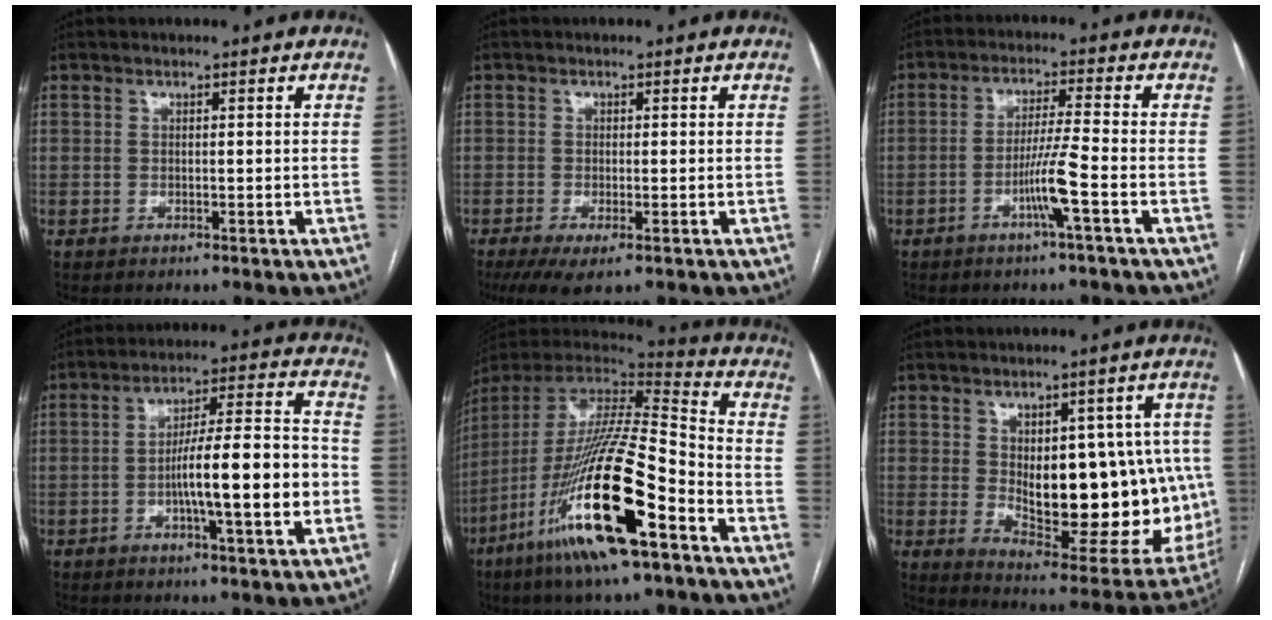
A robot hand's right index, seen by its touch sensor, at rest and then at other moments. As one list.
[{"total": 4.7, "force": [-2.7, 1.1, 3.7], "torque": [-0.061, -0.014, -0.043]}, {"total": 6.0, "force": [-2.5, -1.0, 5.3], "torque": [-0.104, -0.004, -0.048]}, {"total": 13.7, "force": [-3.1, 1.1, 13.3], "torque": [-0.212, 0.013, -0.049]}, {"total": 25.2, "force": [-12.0, 3.2, 22.0], "torque": [-0.431, -0.056, -0.219]}, {"total": 21.3, "force": [-0.2, 9.3, 19.1], "torque": [-0.222, 0.008, 0.028]}]